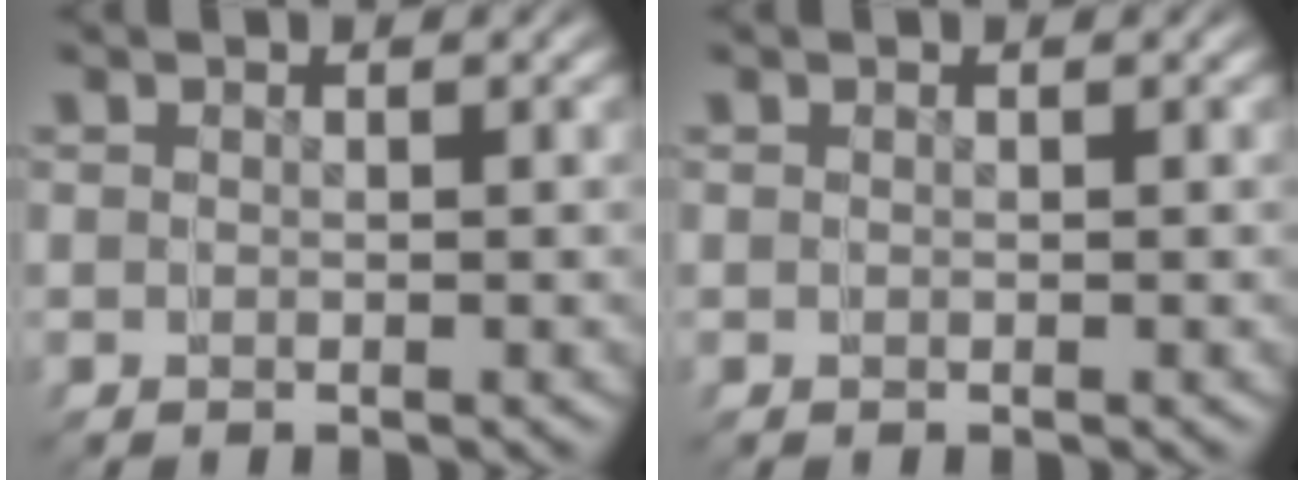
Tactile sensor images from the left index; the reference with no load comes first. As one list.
[{"total": 0.0}]